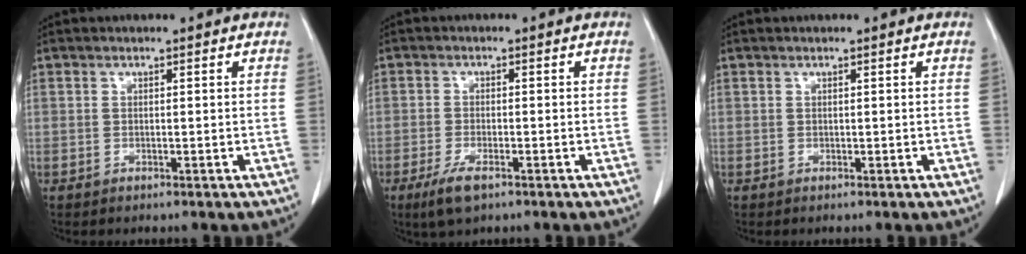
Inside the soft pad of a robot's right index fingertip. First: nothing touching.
{"total": 4.6, "force": [-2.9, 1.1, 3.4], "torque": [-0.076, -0.010, -0.047]}
{"total": 0.0}